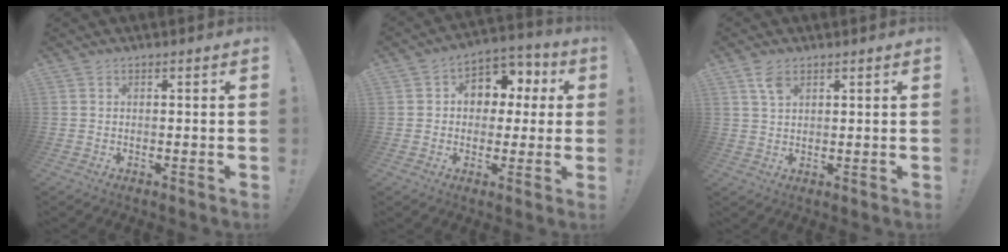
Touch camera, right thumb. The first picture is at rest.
{"total": 8.7, "force": [1.4, 7.7, 3.9], "torque": [-0.044, -0.005, 0.030]}
{"total": 3.9, "force": [2.2, 2.0, 2.6], "torque": [-0.048, -0.004, 0.040]}